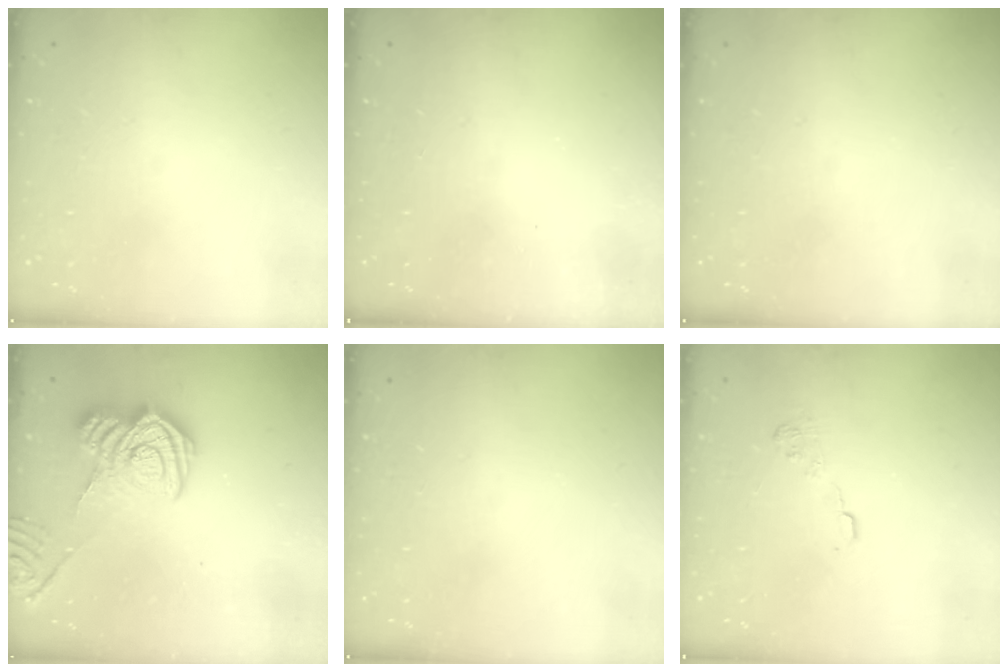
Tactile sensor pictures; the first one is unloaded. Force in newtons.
{"total": 2.6, "press": 2.4, "slide": 0.8}
{"total": 0.0}
{"total": 13.9, "press": 13.8, "slide": 1.0}
{"total": 0.0}
{"total": 7.6, "press": 7.5, "slide": 1.0}